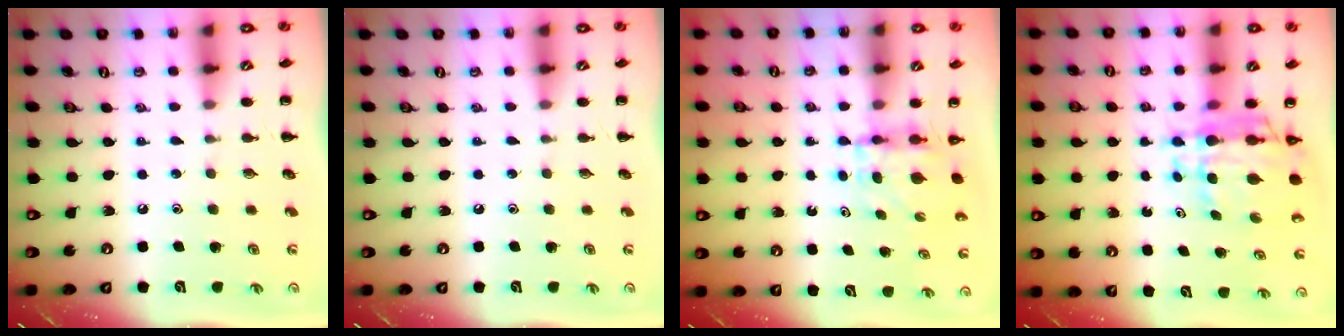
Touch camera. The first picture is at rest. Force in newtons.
{"total": 0.0}
{"total": 4.0, "press": 3.9, "slide": 0.3}
{"total": 8.8, "press": 8.3, "slide": 3.0}